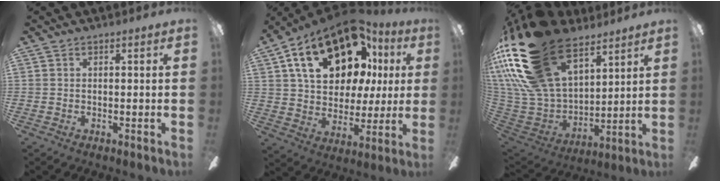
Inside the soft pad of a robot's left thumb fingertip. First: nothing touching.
{"total": 23.5, "force": [11.9, 14.0, 14.6], "torque": [-0.251, -0.046, 0.207]}
{"total": 29.1, "force": [17.3, 16.6, 16.5], "torque": [-0.345, -0.102, 0.335]}